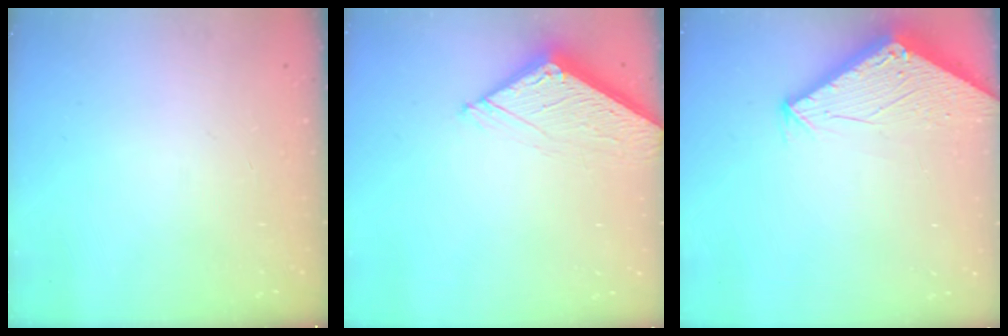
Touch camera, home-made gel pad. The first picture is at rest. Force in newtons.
{"total": 5.7, "press": 5.7, "slide": 0.6}
{"total": 2.9, "press": 2.9, "slide": 0.1}